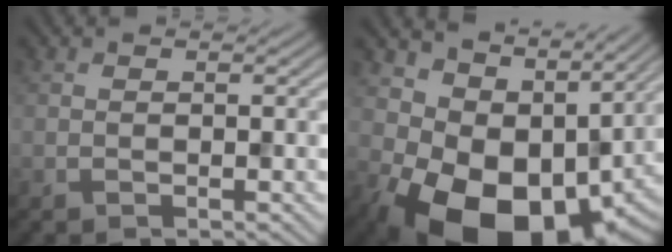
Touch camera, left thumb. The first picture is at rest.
{"total": 13.8, "force": [-0.2, 9.9, 9.7], "torque": [-0.147, -0.034, 0.009]}